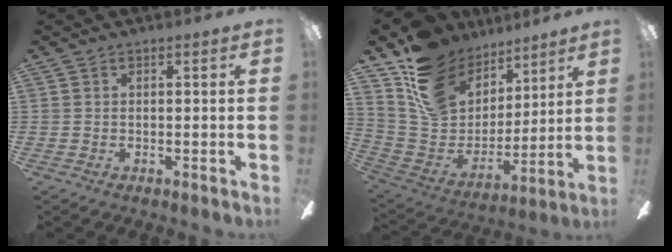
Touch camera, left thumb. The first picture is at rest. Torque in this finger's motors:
{"motor_torque": [0.36, 0.37, 1.01, -1.76, 0.10]}